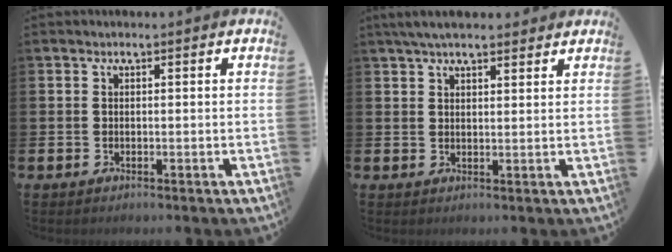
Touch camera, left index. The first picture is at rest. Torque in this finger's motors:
{"motor_torque": [1.08, -1.06, 0.33, 0.21]}